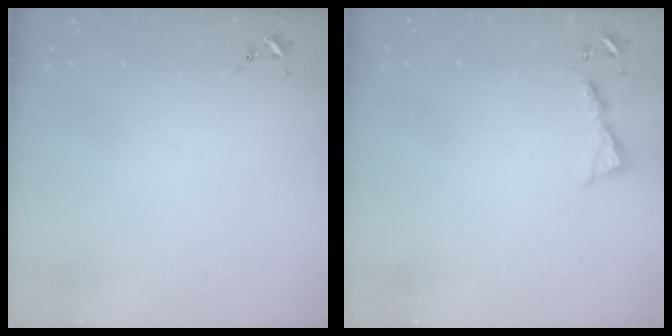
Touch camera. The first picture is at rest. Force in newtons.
{"total": 4.9, "press": 4.9, "slide": 0.5}